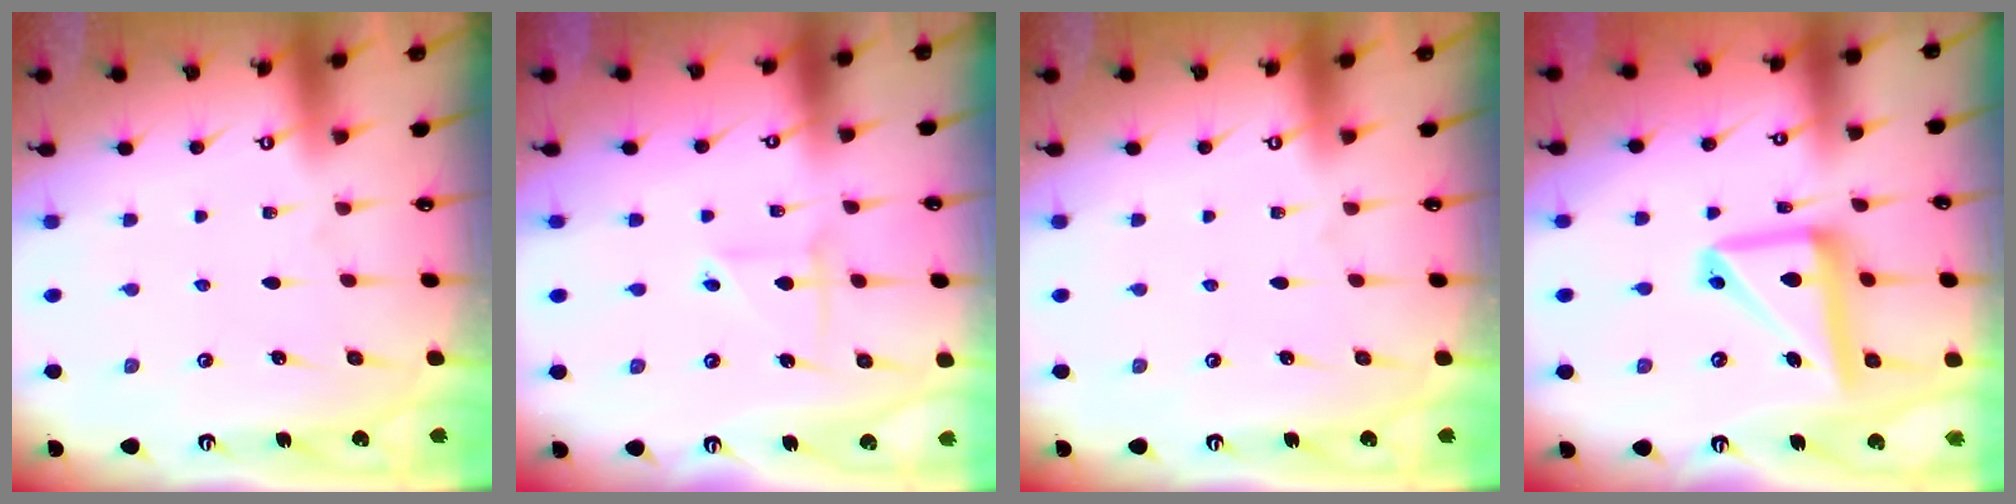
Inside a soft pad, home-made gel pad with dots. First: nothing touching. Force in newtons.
{"total": 2.5, "press": 2.5, "slide": 0.2}
{"total": 0.0}
{"total": 17.2, "press": 17.1, "slide": 1.9}